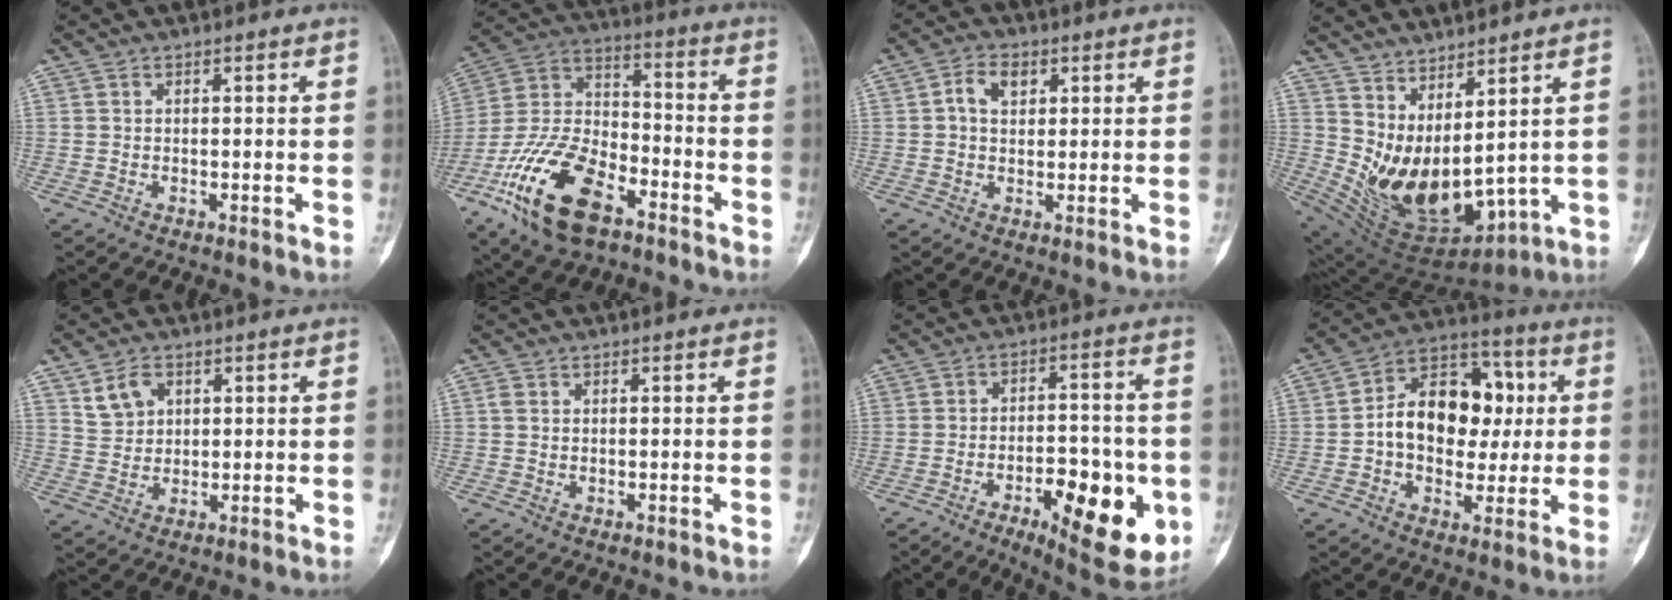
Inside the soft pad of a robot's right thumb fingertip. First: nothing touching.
{"total": 20.1, "force": [-10.4, 10.2, 13.9], "torque": [-0.261, 0.055, -0.193]}
{"total": 5.1, "force": [1.6, 3.4, 3.4], "torque": [-0.046, 0.005, 0.026]}
{"total": 17.2, "force": [5.2, 7.4, 14.7], "torque": [-0.247, -0.061, 0.126]}
{"total": 5.2, "force": [2.7, 3.7, 2.4], "torque": [-0.026, -0.009, 0.057]}
{"total": 1.2, "force": [0.5, 0.8, 0.8], "torque": [-0.018, 0.002, 0.010]}
{"total": 17.2, "force": [-5.9, 6.9, 14.6], "torque": [-0.174, 0.019, -0.076]}
{"total": 17.4, "force": [1.1, 12.2, 12.3], "torque": [-0.142, 0.030, 0.011]}